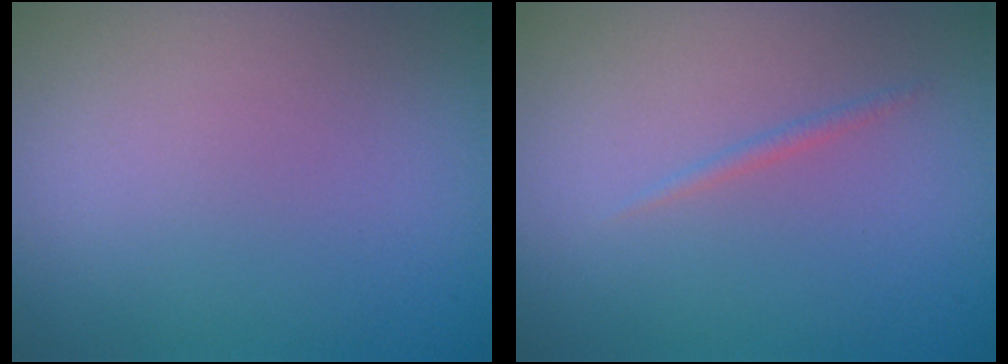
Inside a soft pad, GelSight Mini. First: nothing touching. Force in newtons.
{"total": 0.6, "press": 0.6, "slide": 0.1}